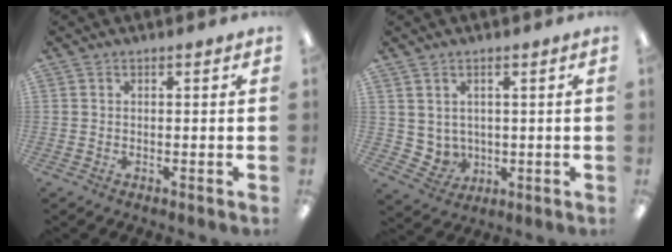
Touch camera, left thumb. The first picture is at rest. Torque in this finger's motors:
{"motor_torque": [-0.18, 0.27, 0.15, -0.15, 0.03]}